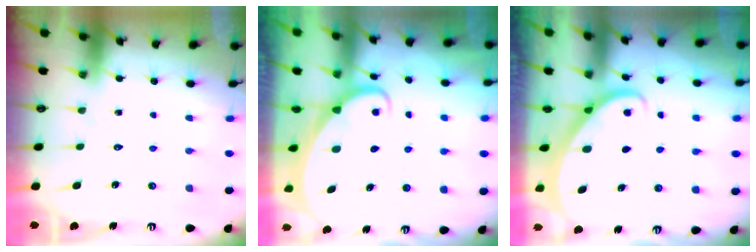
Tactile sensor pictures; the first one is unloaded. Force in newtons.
{"total": 2.3, "press": 2.3, "slide": 0.3}
{"total": 1.9, "press": 1.9, "slide": 0.2}